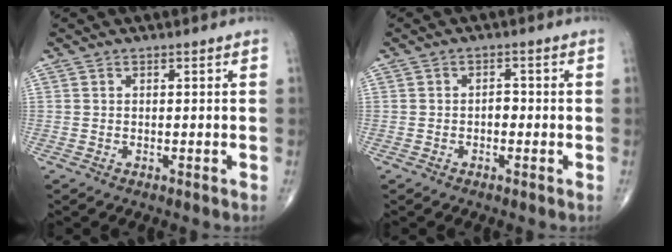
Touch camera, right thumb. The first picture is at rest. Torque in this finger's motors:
{"motor_torque": [0.43, 0.60, 0.49, 0.05, -0.01]}